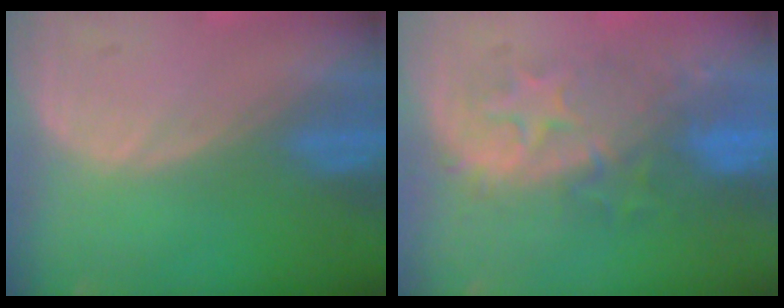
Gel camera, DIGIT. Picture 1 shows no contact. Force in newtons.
{"total": 9.3, "press": 8.9, "slide": 2.8}